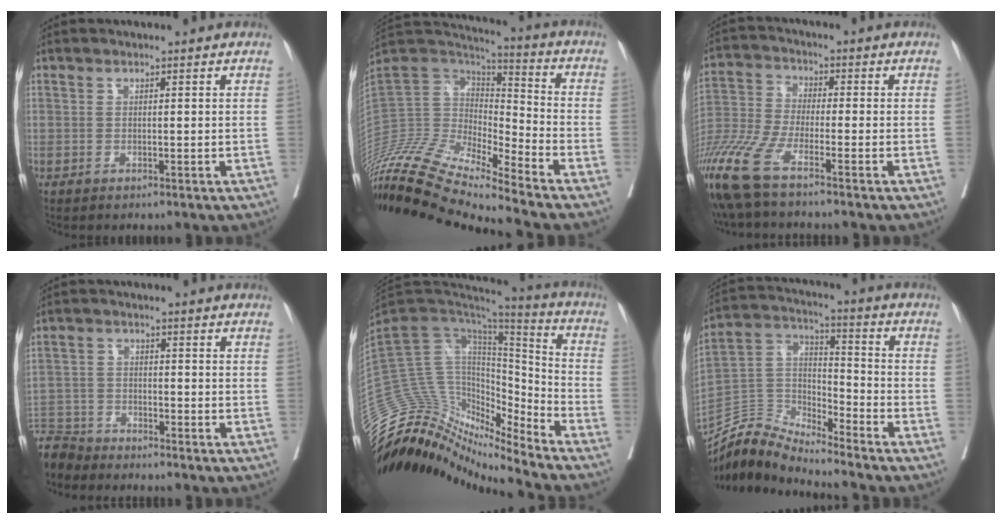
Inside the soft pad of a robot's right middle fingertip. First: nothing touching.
{"total": 23.3, "force": [-20.7, 1.7, 10.5], "torque": [-0.228, 0.006, -0.379]}
{"total": 12.3, "force": [-9.2, 0.7, 8.2], "torque": [-0.185, -0.033, -0.183]}
{"total": 6.4, "force": [-6.3, 0.6, -0.4], "torque": [0.009, -0.001, -0.126]}
{"total": 19.0, "force": [-18.2, 3.4, 4.7], "torque": [-0.057, 0.090, -0.293]}
{"total": 10.2, "force": [-10.1, 0.7, 0.5], "torque": [-0.013, 0.050, -0.198]}